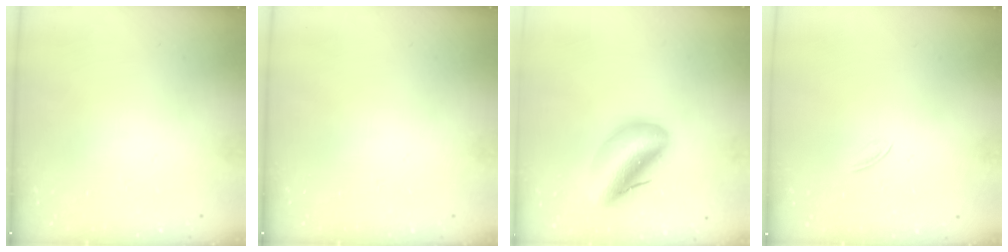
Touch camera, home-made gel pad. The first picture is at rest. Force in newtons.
{"total": 0.0}
{"total": 14.3, "press": 13.7, "slide": 4.1}
{"total": 1.6, "press": 1.5, "slide": 0.5}